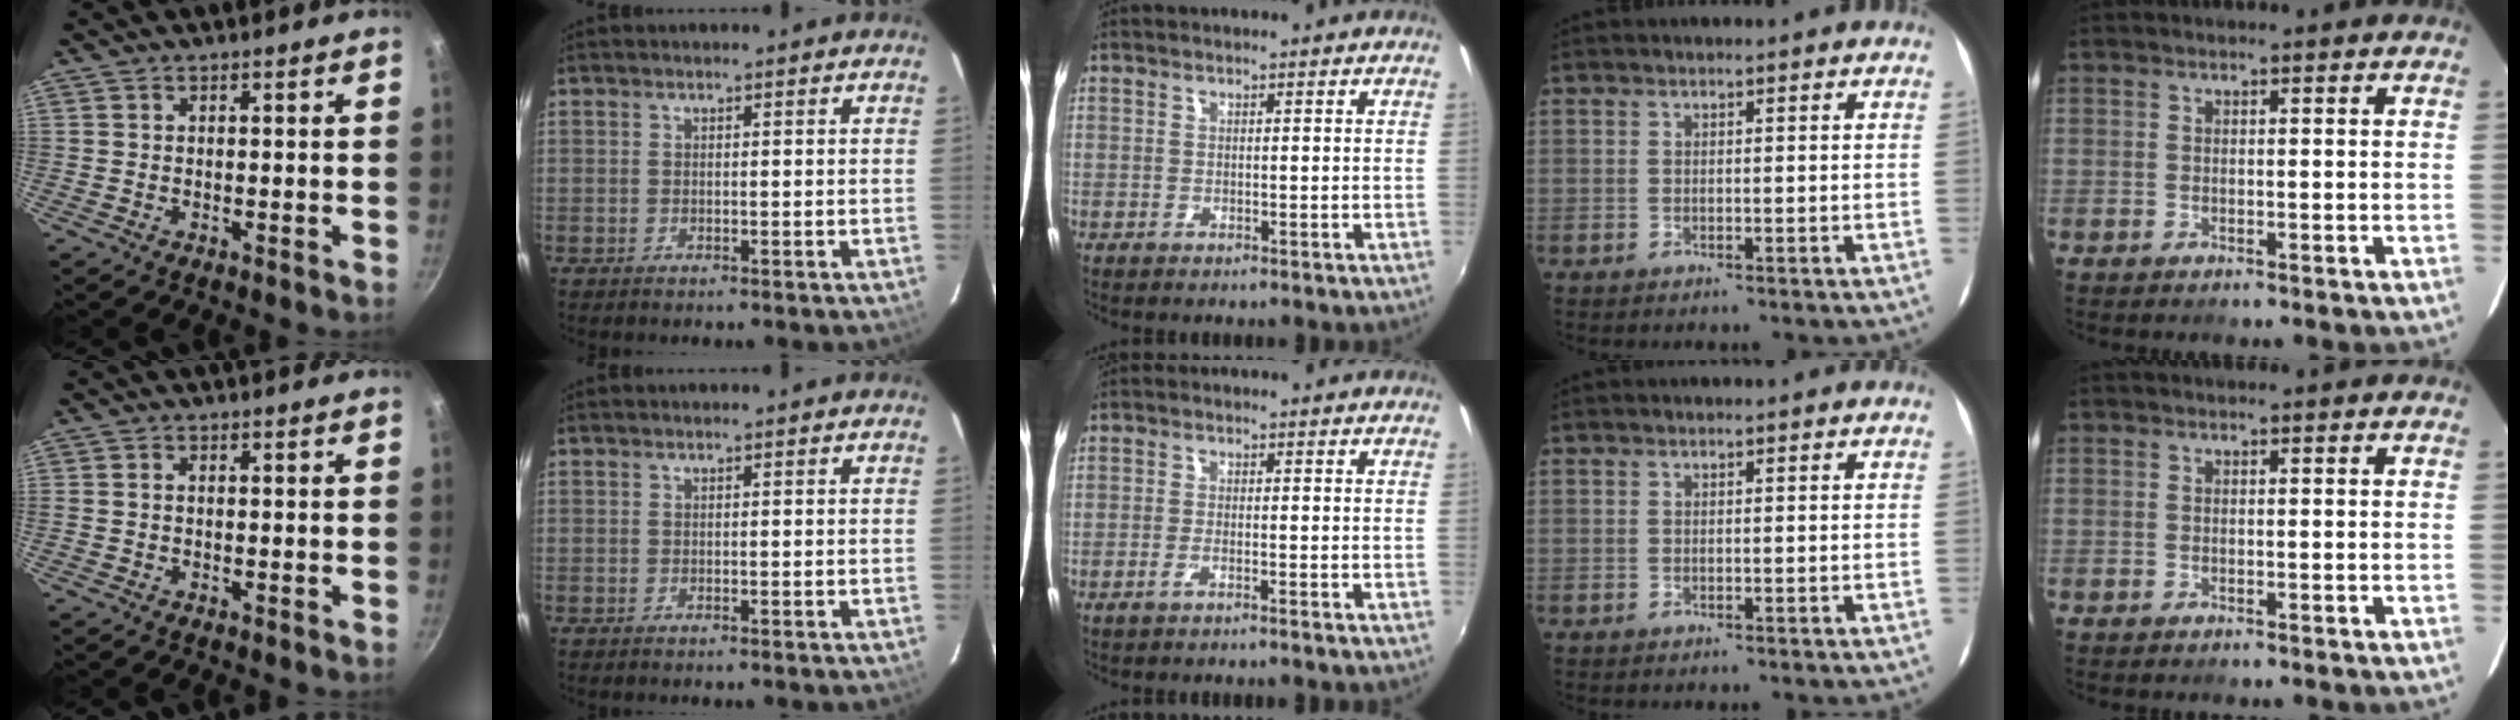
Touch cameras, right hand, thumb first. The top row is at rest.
{"thumb": {"total": 0.8, "force": [-0.1, 0.7, 0.5], "torque": [-0.009, 0.004, -0.004]}, "middle": {"total": 1.7, "force": [-1.2, -0.2, 1.2], "torque": [-0.028, -0.002, -0.025]}}